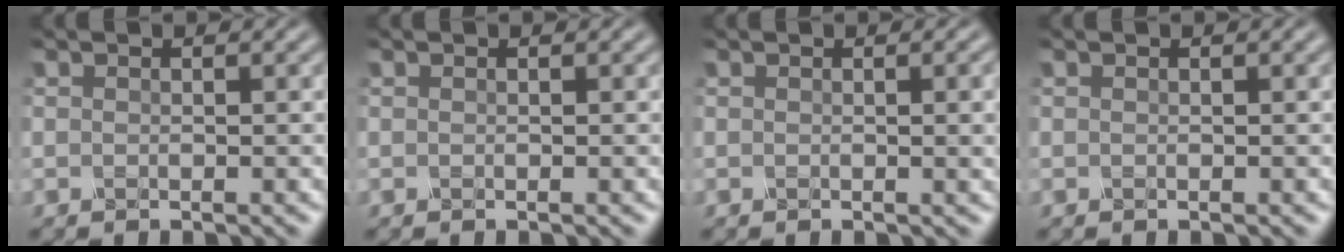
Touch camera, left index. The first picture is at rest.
{"total": 0.0}
{"total": 2.5, "force": [0.2, 0.7, 2.4], "torque": [-0.021, 0.003, -0.002]}
{"total": 0.0}